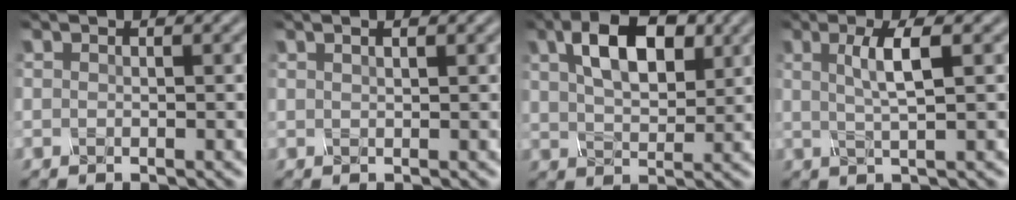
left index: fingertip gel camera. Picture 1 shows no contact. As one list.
[{"total": 2.3, "force": [1.3, 0.9, 1.7], "torque": [-0.017, 0.008, 0.001]}, {"total": 7.3, "force": [2.4, 4.0, 5.6], "torque": [-0.104, 0.008, 0.035]}, {"total": 3.5, "force": [0.6, 0.7, 3.3], "torque": [-0.059, -0.002, 0.010]}]